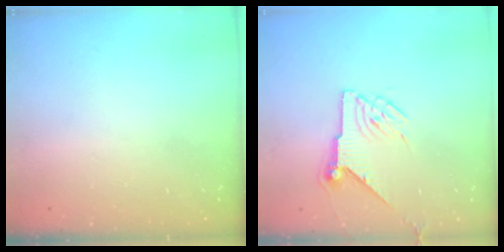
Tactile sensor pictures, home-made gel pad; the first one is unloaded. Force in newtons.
{"total": 7.7, "press": 7.7, "slide": 0.3}